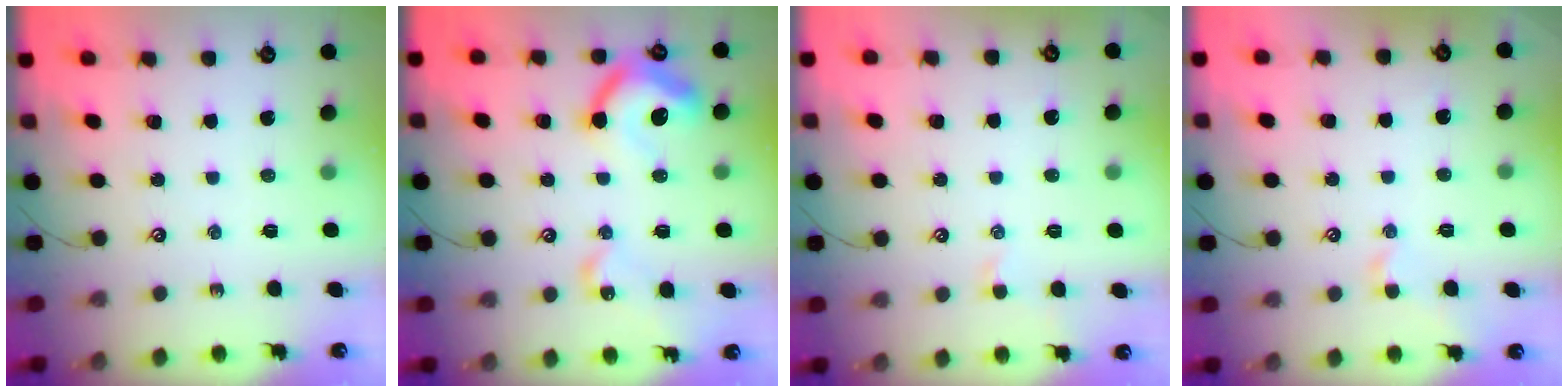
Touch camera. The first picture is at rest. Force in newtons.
{"total": 14.5, "press": 14.4, "slide": 1.4}
{"total": 1.2, "press": 1.2, "slide": 0.4}
{"total": 1.7, "press": 1.6, "slide": 0.3}